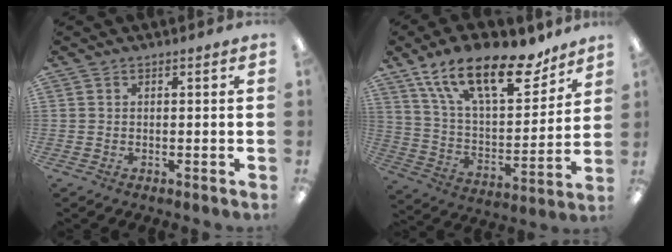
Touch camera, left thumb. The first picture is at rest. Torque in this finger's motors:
{"motor_torque": [0.36, 0.35, 1.30, -1.47, 0.38]}